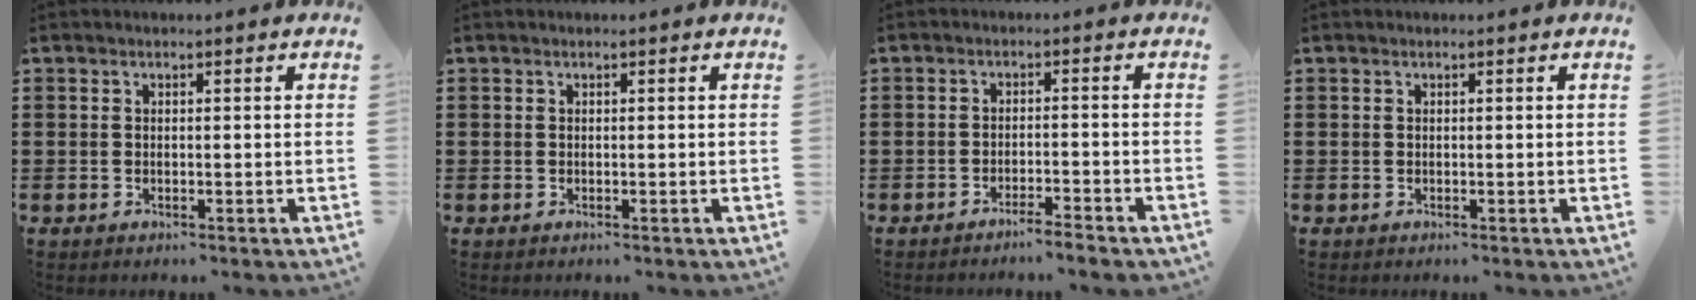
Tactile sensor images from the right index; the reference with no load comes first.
{"total": 0.0}
{"total": 2.7, "force": [-2.5, -0.4, 0.7], "torque": [-0.014, -0.002, -0.051]}
{"total": 0.0}